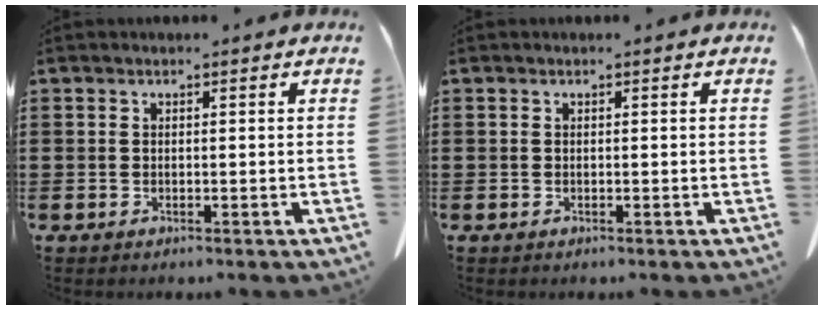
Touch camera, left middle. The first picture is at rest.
{"total": 0.0}